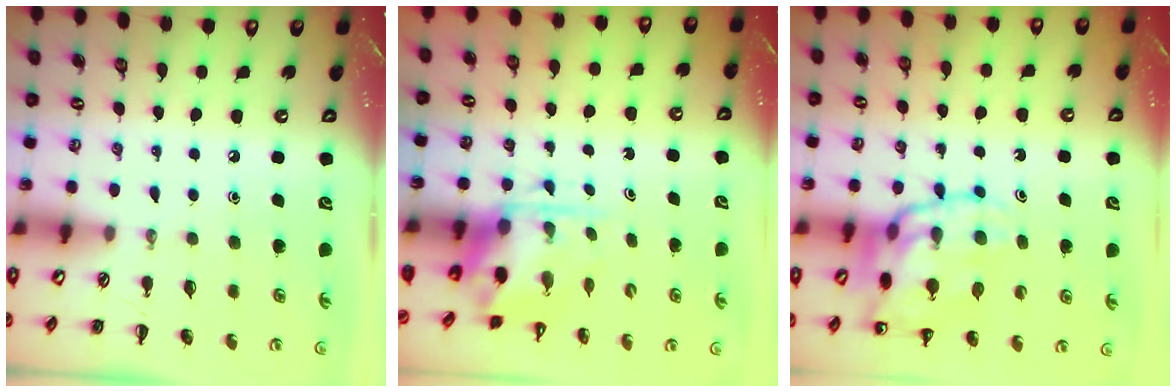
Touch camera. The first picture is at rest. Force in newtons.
{"total": 3.8, "press": 3.7, "slide": 0.9}
{"total": 17.5, "press": 17.3, "slide": 2.9}